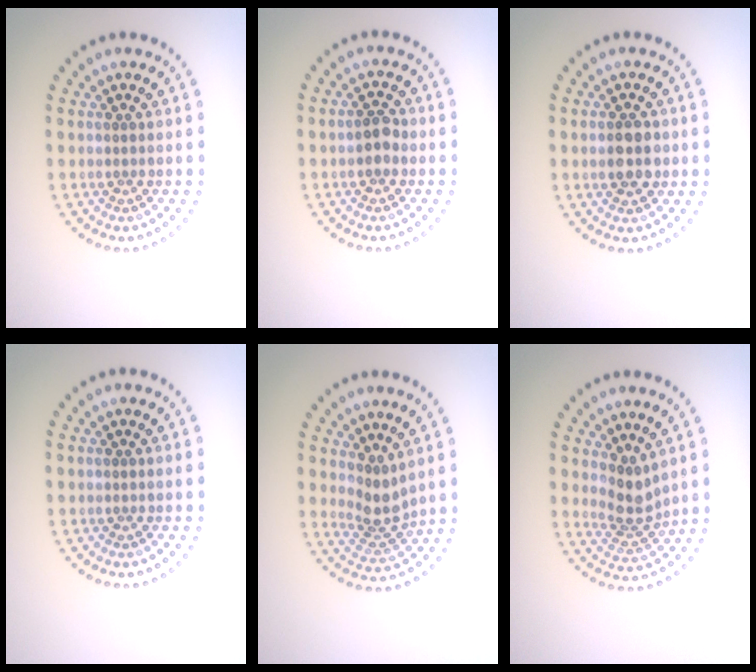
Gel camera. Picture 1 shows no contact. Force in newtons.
{"total": 1.9, "press": 1.8, "slide": 0.3}
{"total": 3.2, "press": 3.2, "slide": 0.1}
{"total": 0.0}
{"total": 2.7, "press": 2.1, "slide": 1.7}
{"total": 2.8, "press": 2.2, "slide": 1.8}